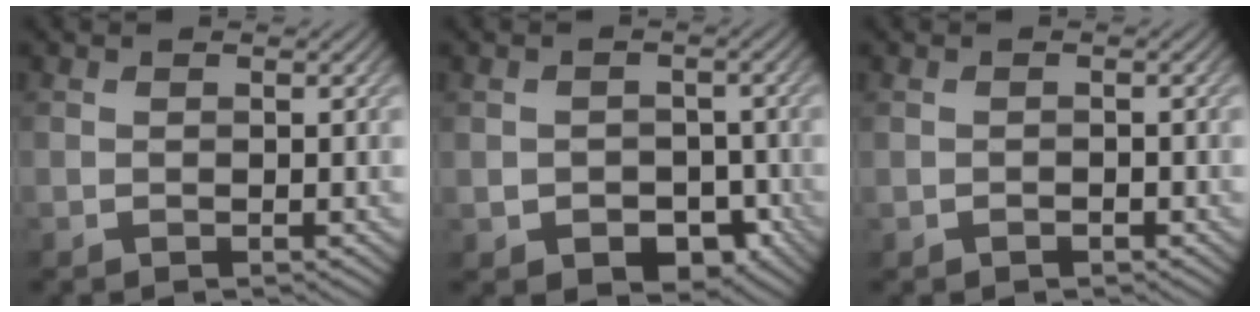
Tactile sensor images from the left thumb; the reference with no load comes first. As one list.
[{"total": 5.1, "force": [-2.1, 3.8, 2.6], "torque": [-0.046, -0.019, -0.029]}, {"total": 0.7, "force": [-0.5, 0.4, 0.4], "torque": [-0.005, -0.001, -0.007]}]